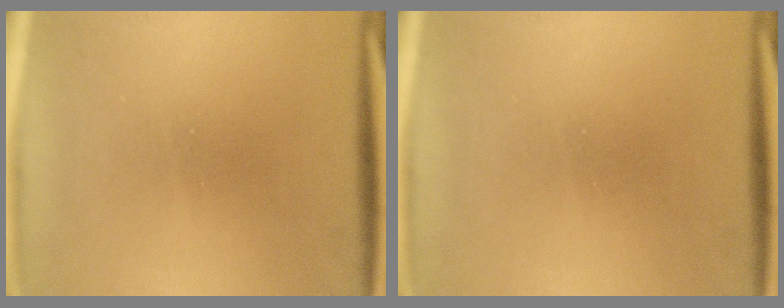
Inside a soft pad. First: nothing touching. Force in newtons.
{"total": 0.0}